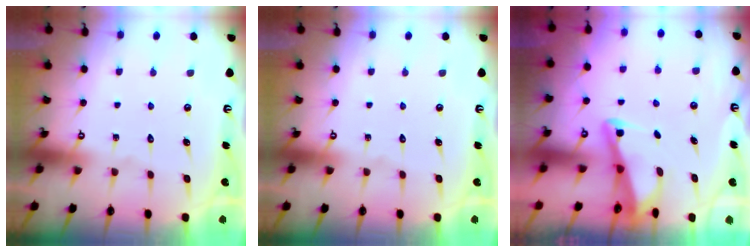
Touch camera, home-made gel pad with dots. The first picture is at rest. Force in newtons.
{"total": 0.0}
{"total": 2.9, "press": 2.8, "slide": 0.3}